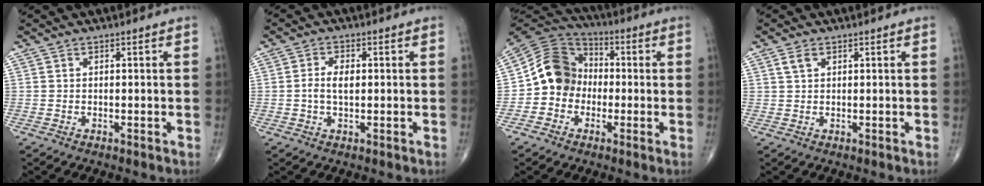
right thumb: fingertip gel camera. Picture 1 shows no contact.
{"total": 3.8, "force": [0.0, 2.0, 3.2], "torque": [-0.065, 0.003, -0.001]}
{"total": 11.5, "force": [-1.6, 10.0, 5.6], "torque": [-0.081, 0.035, -0.045]}
{"total": 2.1, "force": [1.1, 1.2, 1.3], "torque": [-0.024, 0.002, 0.024]}